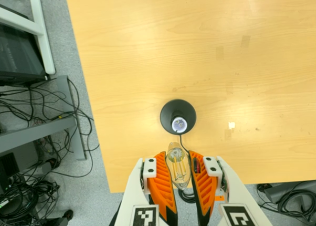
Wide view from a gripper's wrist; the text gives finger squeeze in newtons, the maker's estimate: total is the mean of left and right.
{"total": 21.1, "left": 25.2, "right": 16.9}